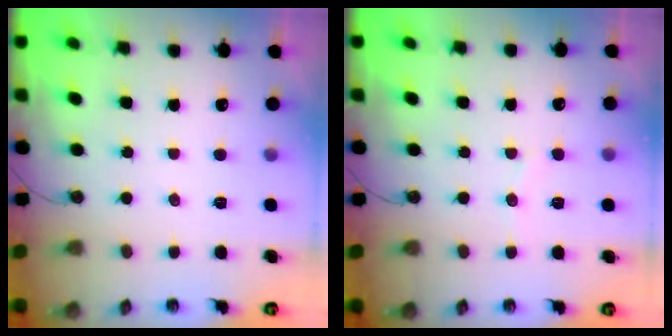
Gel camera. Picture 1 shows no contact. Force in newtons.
{"total": 5.9, "press": 5.9, "slide": 0.4}